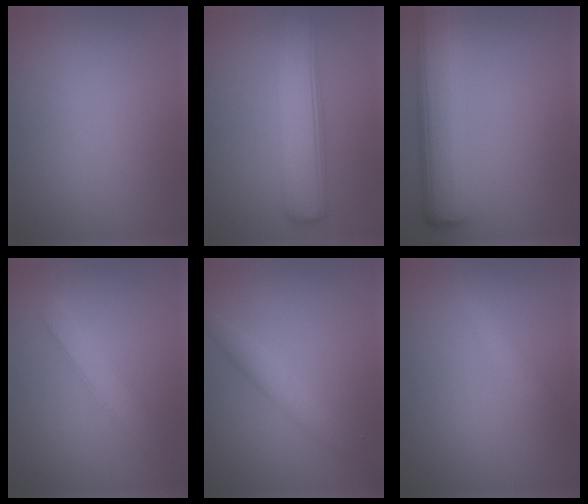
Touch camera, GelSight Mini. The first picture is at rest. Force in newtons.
{"total": 5.9, "press": 5.9, "slide": 0.4}
{"total": 8.9, "press": 8.9, "slide": 0.3}
{"total": 2.8, "press": 2.8, "slide": 0.1}
{"total": 2.8, "press": 2.8, "slide": 0.0}
{"total": 1.5, "press": 1.5, "slide": 0.1}